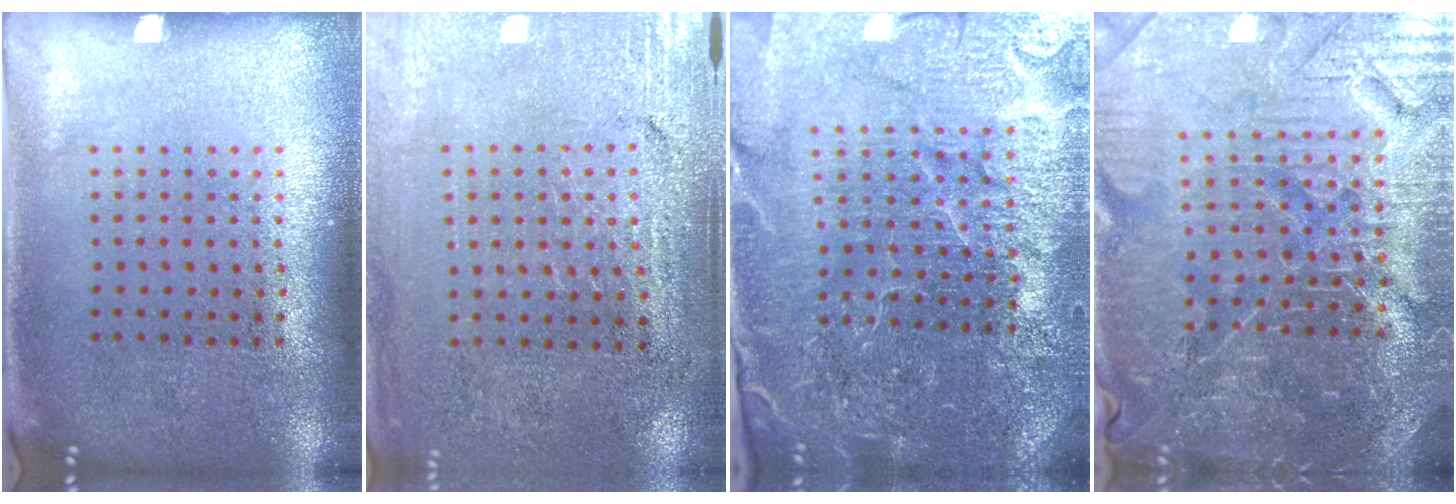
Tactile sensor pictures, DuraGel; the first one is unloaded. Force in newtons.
{"total": 3.2, "press": 3.1, "slide": 0.7}
{"total": 5.6, "press": 5.1, "slide": 2.3}
{"total": 5.7, "press": 5.3, "slide": 1.9}